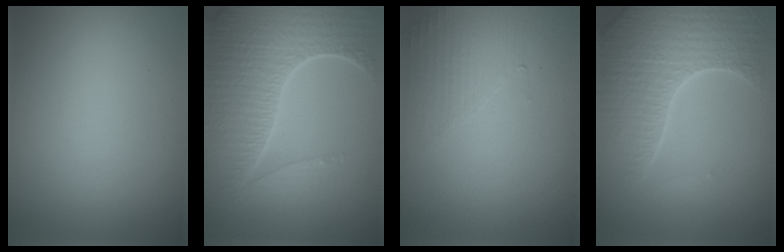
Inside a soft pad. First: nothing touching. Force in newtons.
{"total": 7.5, "press": 5.6, "slide": 5.1}
{"total": 1.6, "press": 0.4, "slide": 1.5}
{"total": 7.1, "press": 5.3, "slide": 4.6}